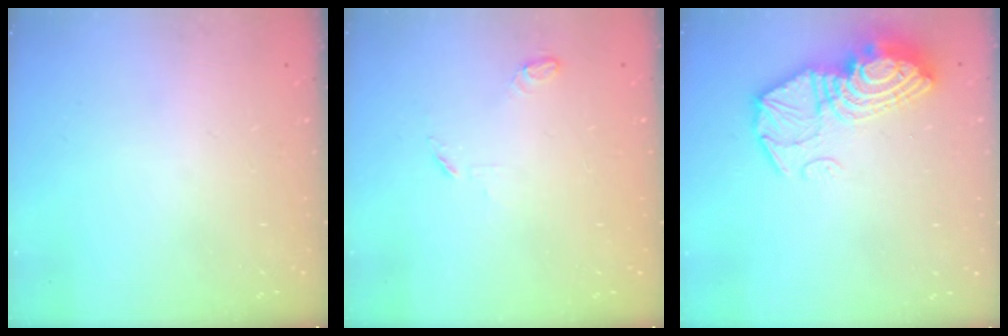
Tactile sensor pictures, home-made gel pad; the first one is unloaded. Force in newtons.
{"total": 3.7, "press": 3.6, "slide": 0.4}
{"total": 16.5, "press": 16.4, "slide": 1.4}